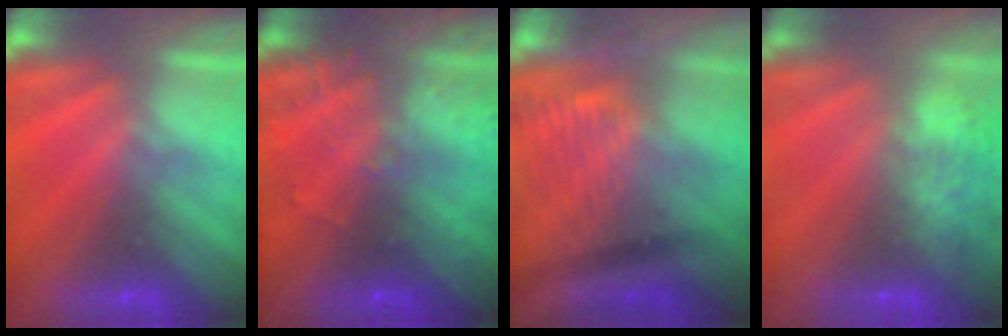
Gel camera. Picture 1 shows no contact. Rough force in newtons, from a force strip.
{"total": 6.8}
{"total": 3.3}
{"total": 10.8}